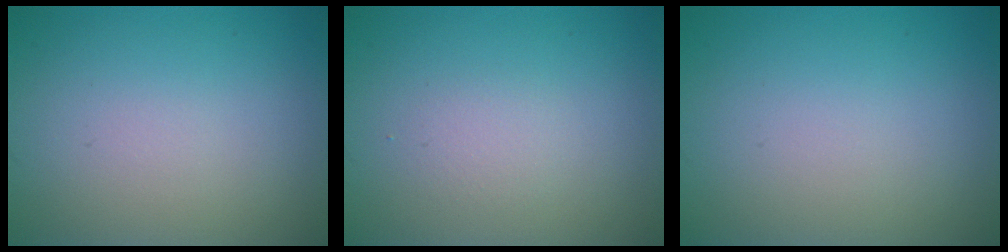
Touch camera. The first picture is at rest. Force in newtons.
{"total": 1.1, "press": 1.1, "slide": 0.1}
{"total": 1.6, "press": 1.6, "slide": 0.0}